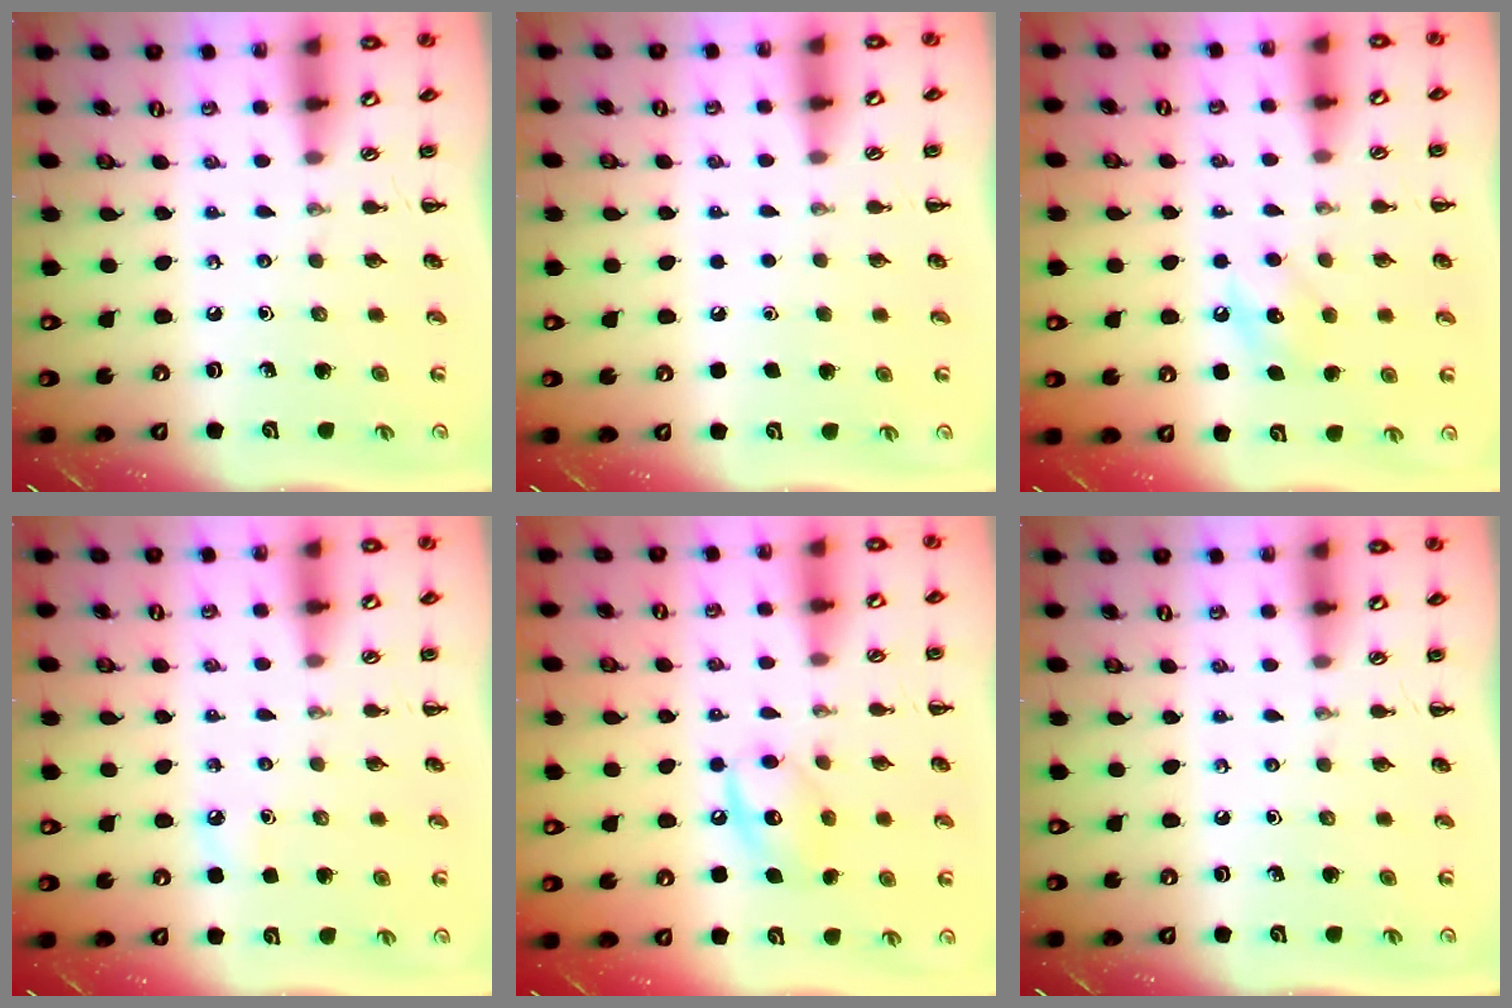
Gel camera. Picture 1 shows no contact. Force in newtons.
{"total": 1.7, "press": 1.7, "slide": 0.1}
{"total": 8.1, "press": 7.9, "slide": 1.4}
{"total": 2.8, "press": 2.6, "slide": 1.0}
{"total": 10.0, "press": 9.9, "slide": 1.1}
{"total": 0.0}